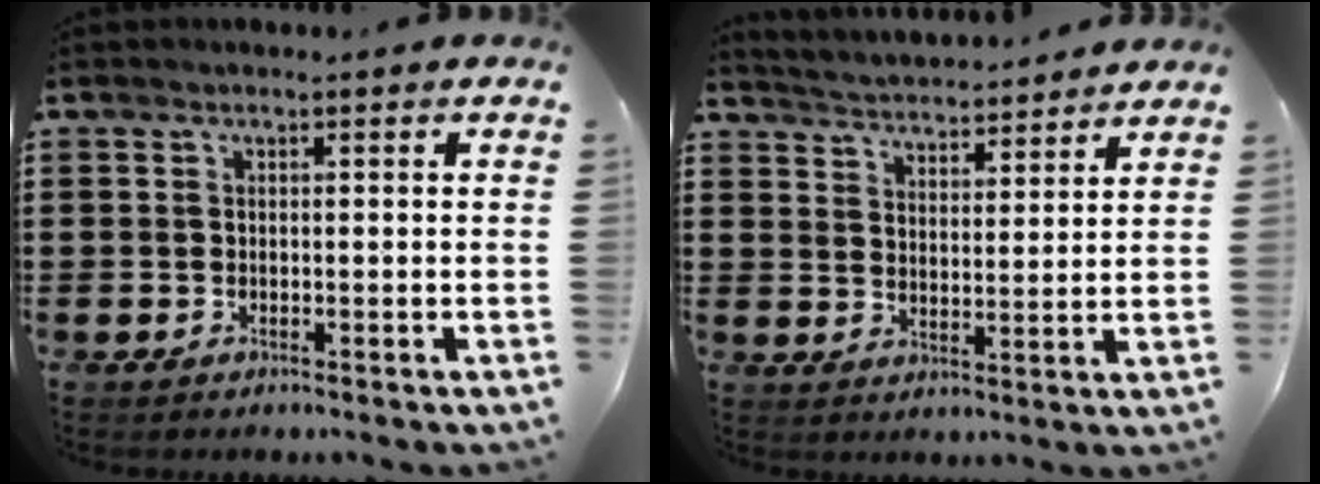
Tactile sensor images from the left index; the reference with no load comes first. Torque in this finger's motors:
{"motor_torque": [1.11, -1.03, 0.29, 0.10]}